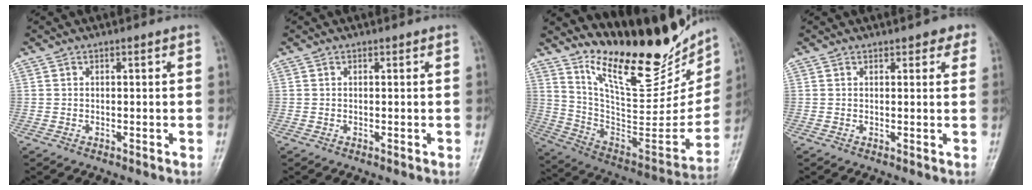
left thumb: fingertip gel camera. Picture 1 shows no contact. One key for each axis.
{"total": 0.0}
{"total": 26.6, "fx": 20.6, "fy": 8.4, "fz": 14.6, "tx": -0.183, "ty": -0.119, "tz": 0.323}
{"total": 3.1, "fx": 1.9, "fy": 1.5, "fz": 1.9, "tx": -0.002, "ty": -0.003, "tz": 0.018}